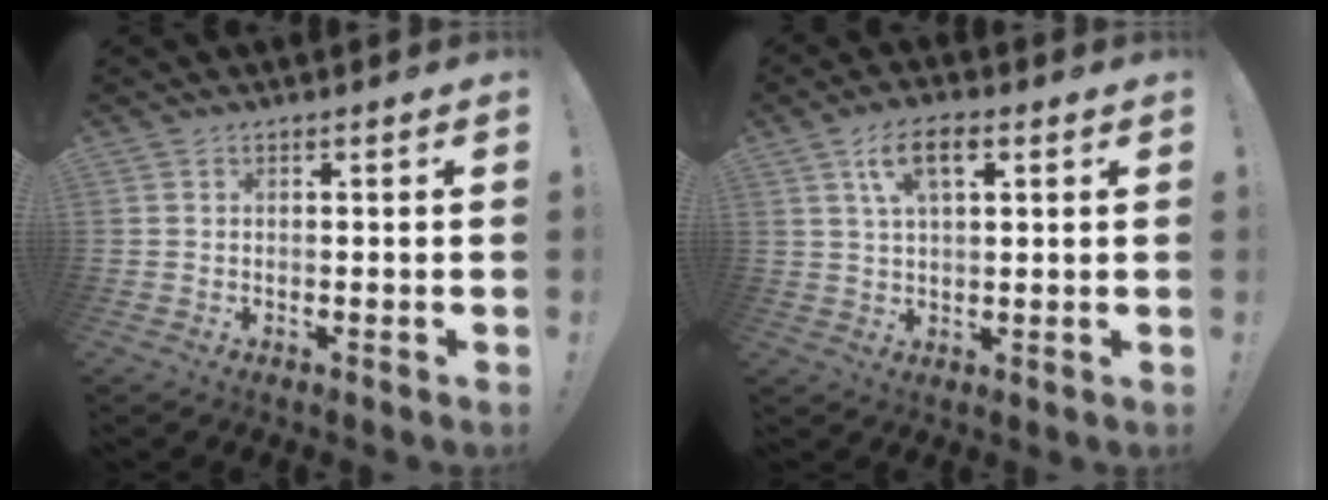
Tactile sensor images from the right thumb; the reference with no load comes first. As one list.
[{"total": 8.4, "force": [3.3, 3.9, 6.7], "torque": [-0.112, 0.003, 0.058]}]